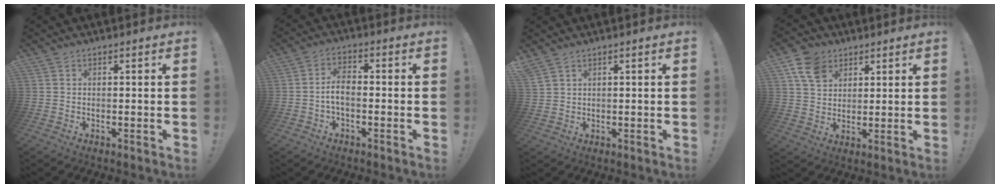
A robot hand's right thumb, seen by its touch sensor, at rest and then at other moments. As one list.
[{"total": 5.7, "force": [-1.3, 2.6, 4.8], "torque": [-0.100, 0.004, -0.022]}, {"total": 2.3, "force": [1.8, 0.7, 1.3], "torque": [-0.030, -0.005, 0.035]}, {"total": 9.7, "force": [5.3, 7.0, 4.2], "torque": [-0.074, -0.017, 0.106]}]